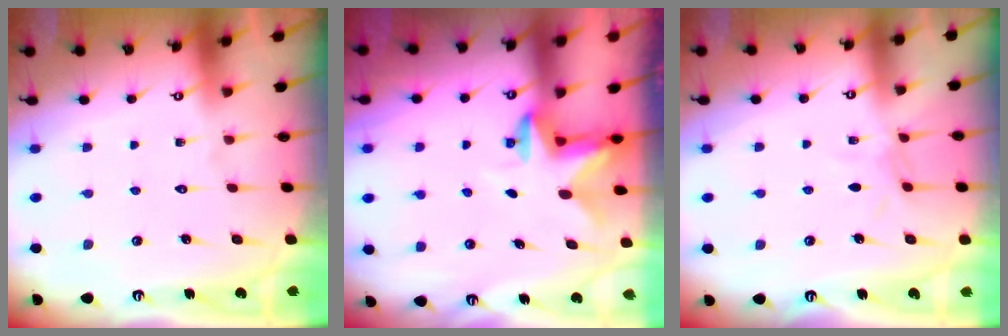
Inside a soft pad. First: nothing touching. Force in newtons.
{"total": 2.7, "press": 2.6, "slide": 0.6}
{"total": 4.3, "press": 4.3, "slide": 0.1}